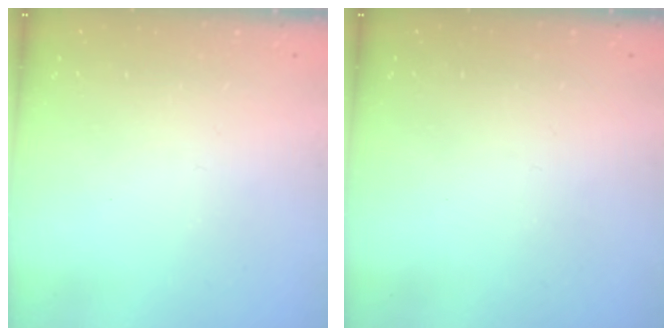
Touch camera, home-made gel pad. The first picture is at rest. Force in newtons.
{"total": 0.0}